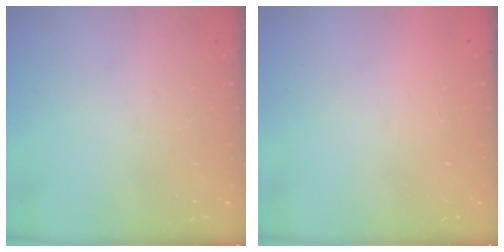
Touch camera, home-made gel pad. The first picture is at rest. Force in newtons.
{"total": 1.7, "press": 1.7, "slide": 0.1}